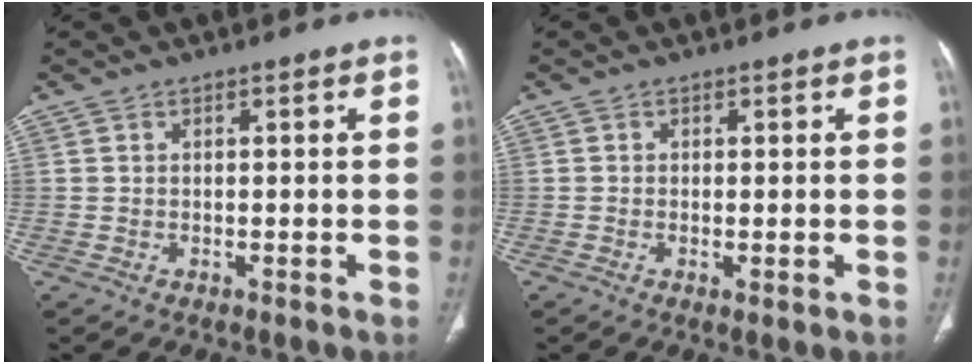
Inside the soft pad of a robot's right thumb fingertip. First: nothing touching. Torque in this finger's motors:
{"motor_torque": [-0.12, 0.32, -0.22, -0.20, -0.02]}